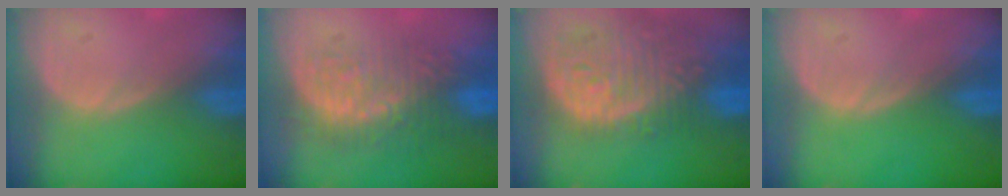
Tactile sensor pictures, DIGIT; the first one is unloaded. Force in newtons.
{"total": 9.1, "press": 9.0, "slide": 1.7}
{"total": 14.0, "press": 11.5, "slide": 7.9}
{"total": 0.0}